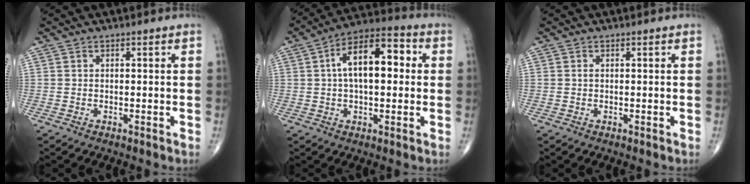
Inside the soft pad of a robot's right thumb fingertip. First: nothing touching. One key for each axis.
{"total": 13.9, "fx": 2.0, "fy": 6.9, "fz": 11.9, "tx": -0.181, "ty": 0.029, "tz": 0.024}
{"total": 0.6, "fx": 0.0, "fy": 0.4, "fz": 0.4, "tx": -0.008, "ty": 0.000, "tz": 0.001}